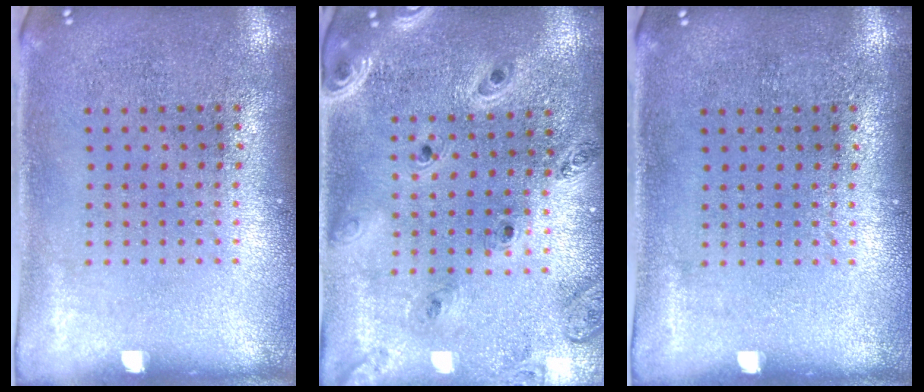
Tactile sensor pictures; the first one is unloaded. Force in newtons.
{"total": 1.4, "press": 1.3, "slide": 0.2}
{"total": 0.0}